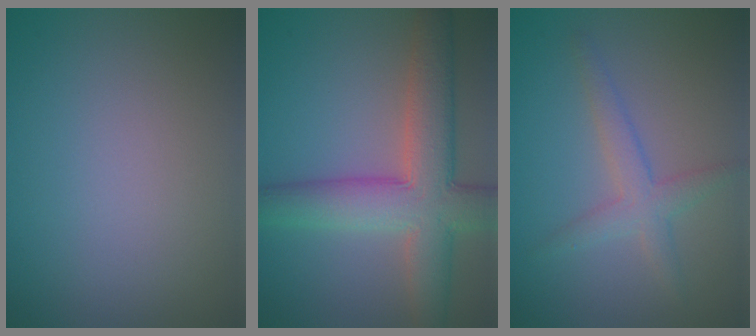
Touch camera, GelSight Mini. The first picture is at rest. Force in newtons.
{"total": 8.0, "press": 8.0, "slide": 0.4}
{"total": 2.6, "press": 2.6, "slide": 0.2}